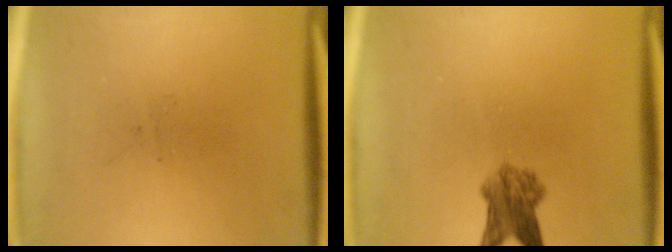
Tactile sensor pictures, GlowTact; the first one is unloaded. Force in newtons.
{"total": 4.6}